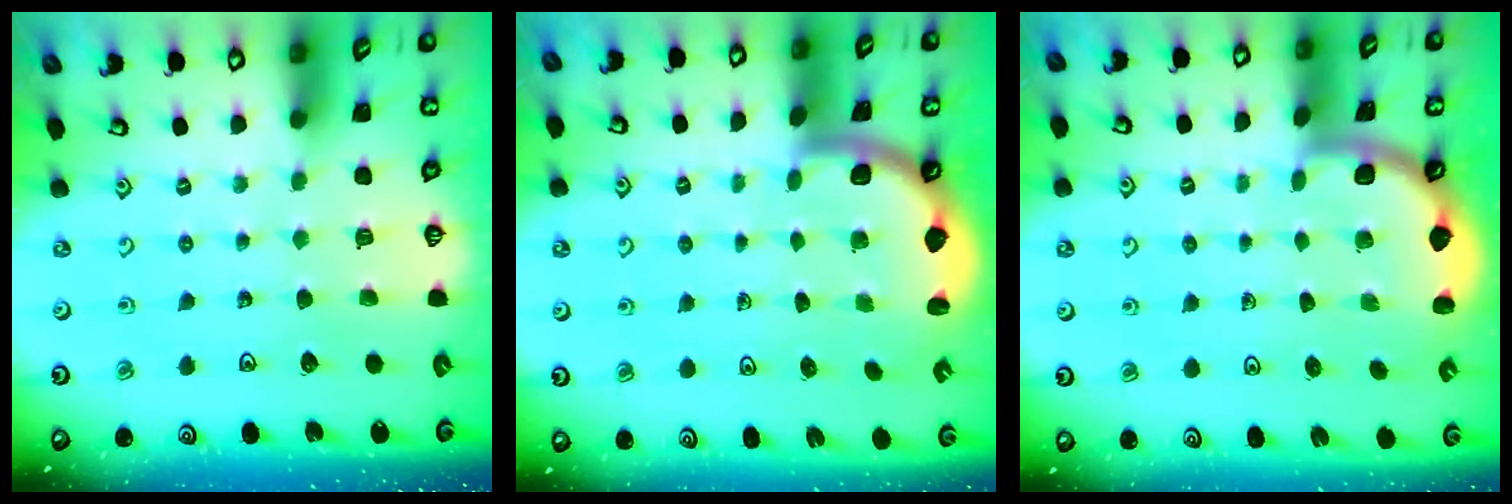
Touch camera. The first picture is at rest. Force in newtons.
{"total": 1.6, "press": 1.6, "slide": 0.1}
{"total": 1.7, "press": 1.7, "slide": 0.1}